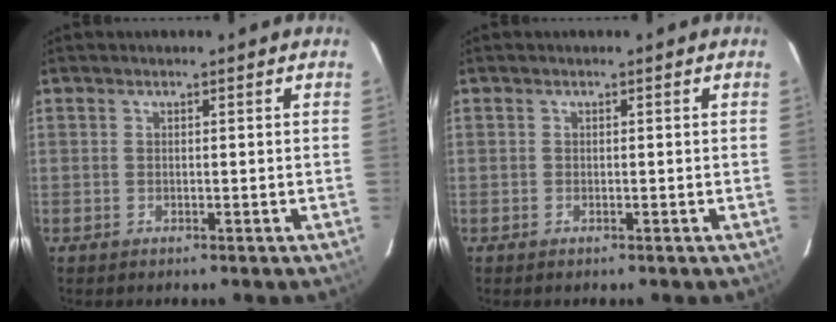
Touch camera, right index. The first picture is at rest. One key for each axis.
{"total": 0.0}